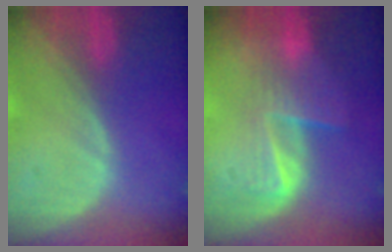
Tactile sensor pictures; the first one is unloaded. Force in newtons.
{"total": 6.8, "press": 5.6, "slide": 4.0}